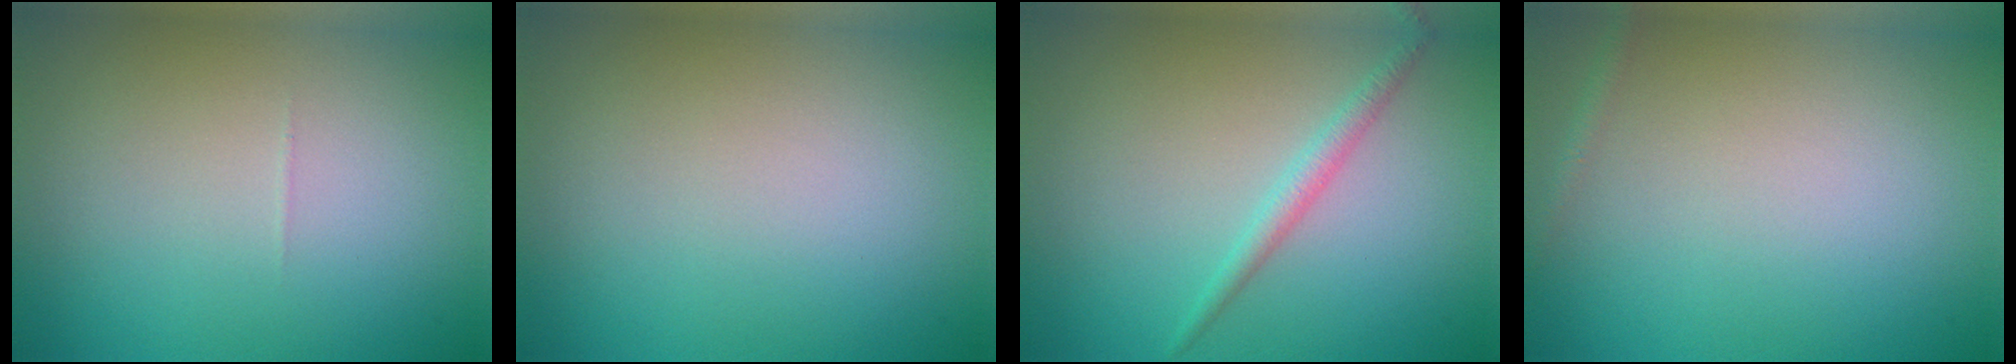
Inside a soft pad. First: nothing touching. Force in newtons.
{"total": 0.0}
{"total": 1.6, "press": 1.6, "slide": 0.1}
{"total": 0.7, "press": 0.7, "slide": 0.0}